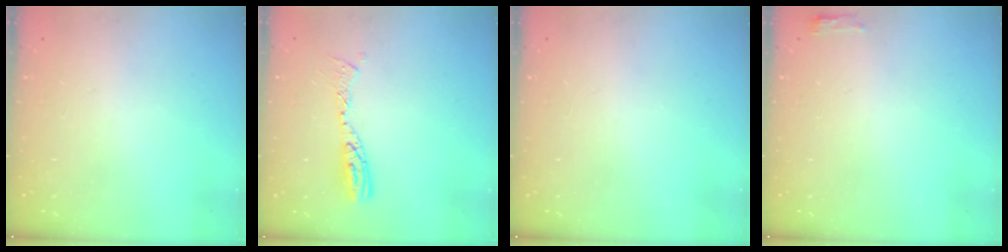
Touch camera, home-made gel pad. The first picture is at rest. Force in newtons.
{"total": 9.2, "press": 9.1, "slide": 0.7}
{"total": 0.0}
{"total": 3.3, "press": 3.2, "slide": 0.9}